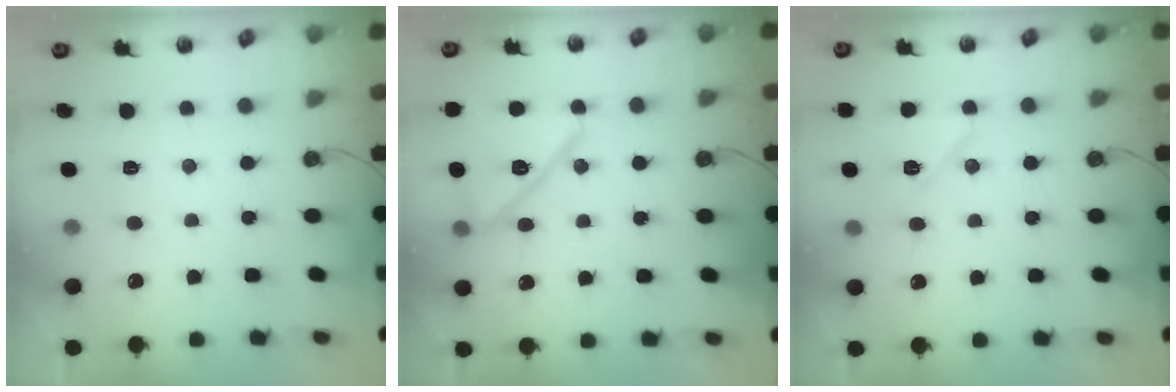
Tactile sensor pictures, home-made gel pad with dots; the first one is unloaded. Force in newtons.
{"total": 14.7, "press": 14.6, "slide": 1.2}
{"total": 8.1, "press": 8.1, "slide": 0.5}